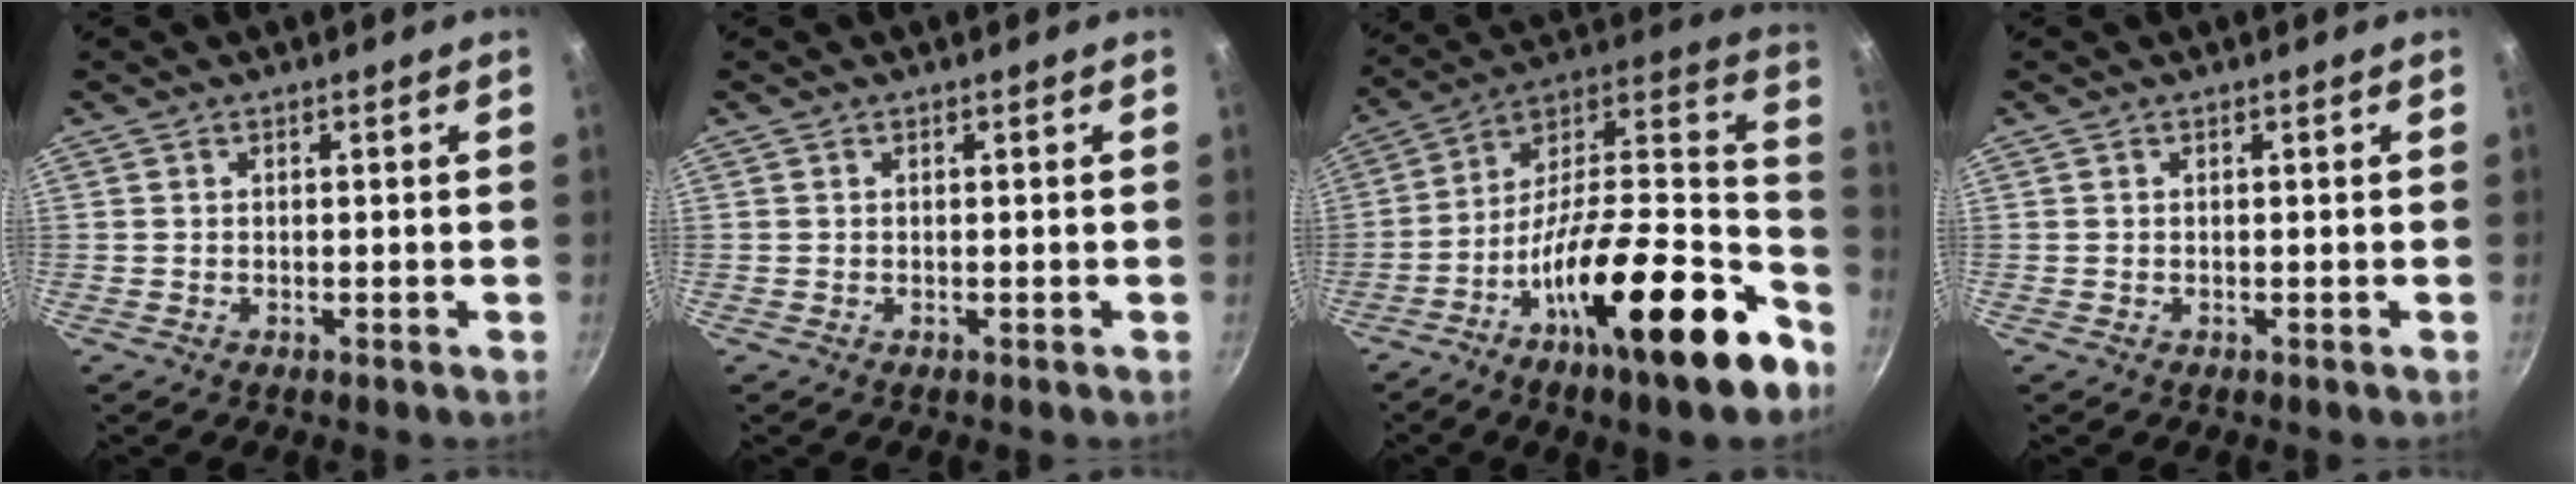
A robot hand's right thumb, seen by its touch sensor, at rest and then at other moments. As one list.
[{"total": 0.0}, {"total": 29.2, "force": [-11.9, 9.8, 24.8], "torque": [-0.337, 0.064, -0.204]}, {"total": 0.0}]